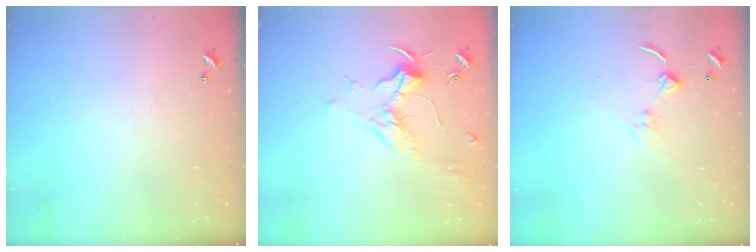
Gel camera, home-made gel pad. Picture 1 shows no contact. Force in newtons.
{"total": 1.8, "press": 1.7, "slide": 0.8}
{"total": 1.4, "press": 1.3, "slide": 0.3}